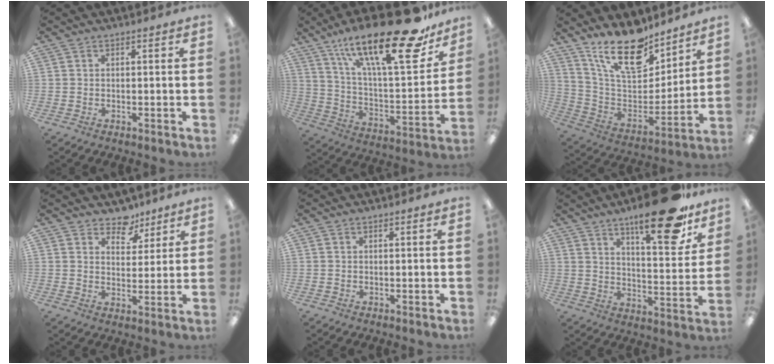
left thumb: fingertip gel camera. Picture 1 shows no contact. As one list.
[{"total": 28.1, "force": [18.0, 8.4, 19.9], "torque": [-0.306, -0.107, 0.297]}, {"total": 19.2, "force": [14.4, 7.7, 10.0], "torque": [-0.188, -0.089, 0.258]}, {"total": 7.2, "force": [5.8, 4.1, 1.5], "torque": [-0.015, -0.037, 0.103]}, {"total": 0.0}, {"total": 20.2, "force": [14.1, 6.0, 13.1], "torque": [-0.181, -0.090, 0.223]}]